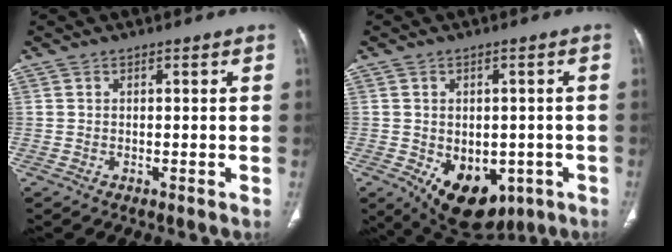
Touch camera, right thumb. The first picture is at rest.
{"total": 13.4, "force": [-5.0, 8.8, 8.8], "torque": [-0.101, 0.002, -0.050]}